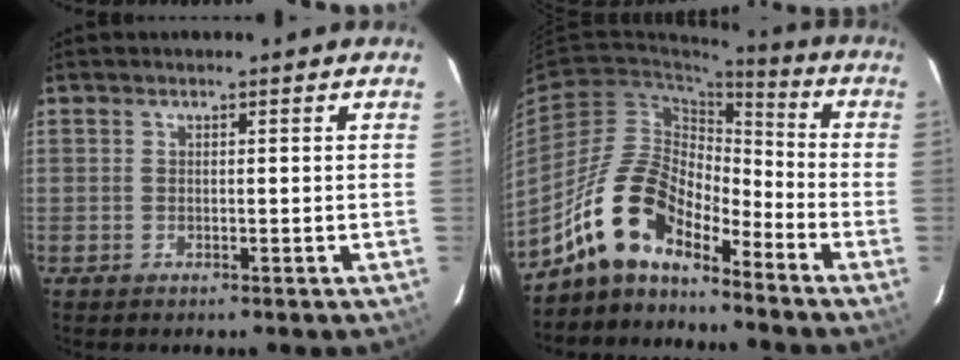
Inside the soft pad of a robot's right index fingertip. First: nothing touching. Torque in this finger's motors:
{"motor_torque": [1.12, -1.02, 0.98, 0.12]}